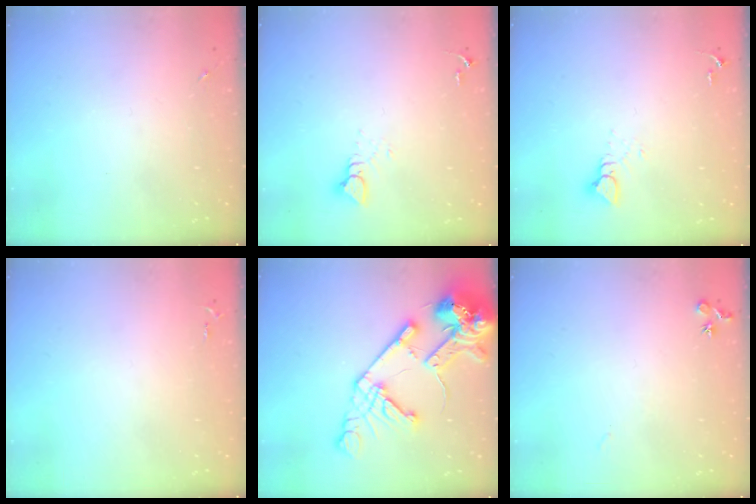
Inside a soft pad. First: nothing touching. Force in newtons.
{"total": 3.7, "press": 3.7, "slide": 0.1}
{"total": 3.7, "press": 3.7, "slide": 0.1}
{"total": 2.6, "press": 2.6, "slide": 0.3}
{"total": 20.4, "press": 20.2, "slide": 2.9}
{"total": 6.6, "press": 6.6, "slide": 0.6}